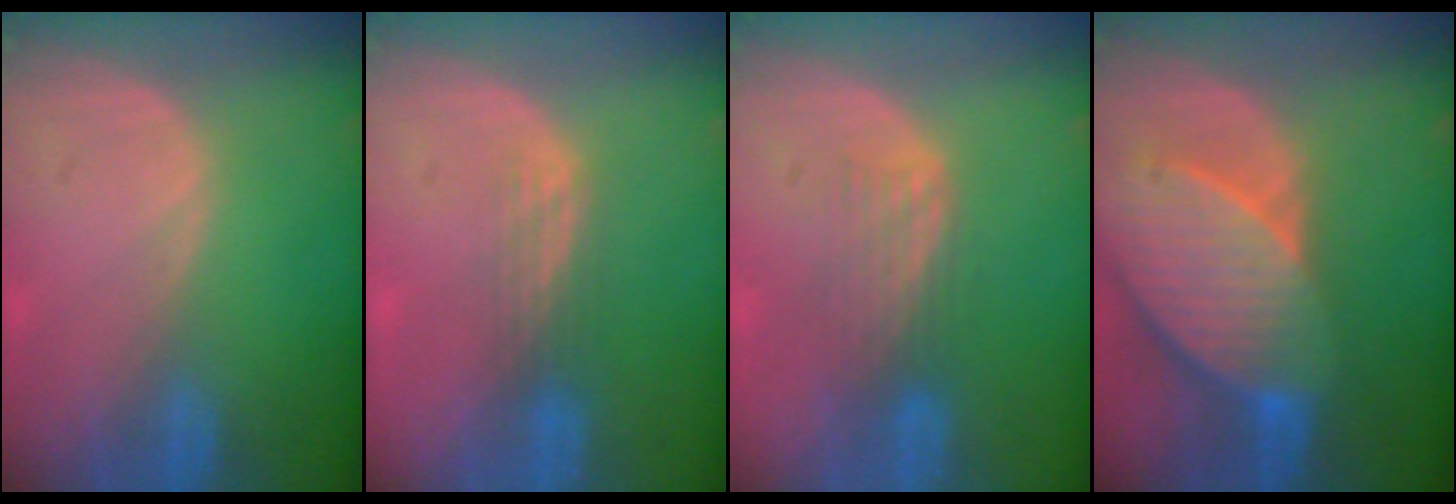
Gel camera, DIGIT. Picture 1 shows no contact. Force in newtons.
{"total": 3.0, "press": 2.6, "slide": 1.4}
{"total": 4.2, "press": 3.5, "slide": 2.4}
{"total": 10.6, "press": 9.3, "slide": 5.0}